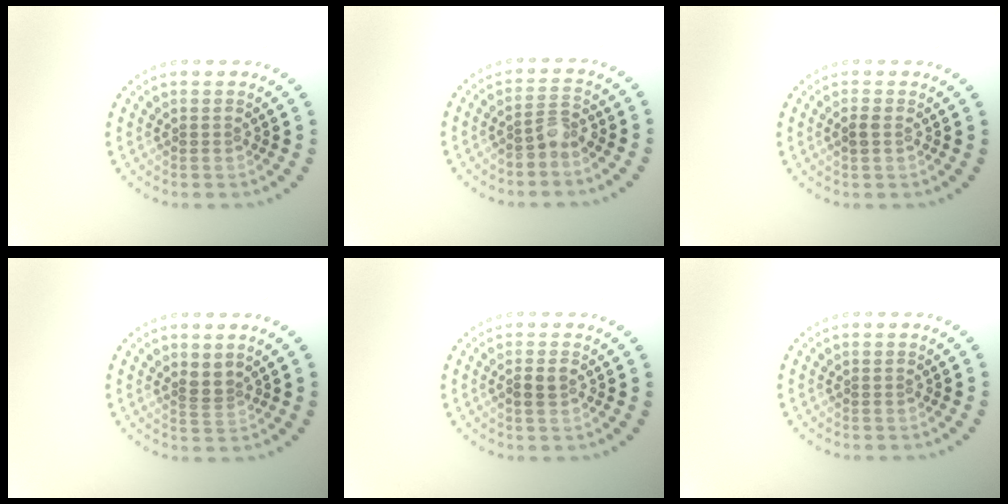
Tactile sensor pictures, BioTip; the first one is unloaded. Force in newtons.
{"total": 2.0, "press": 1.6, "slide": 1.1}
{"total": 0.9, "press": 0.9, "slide": 0.2}
{"total": 1.3, "press": 0.8, "slide": 1.1}
{"total": 1.3, "press": 1.3, "slide": 0.4}
{"total": 0.0}